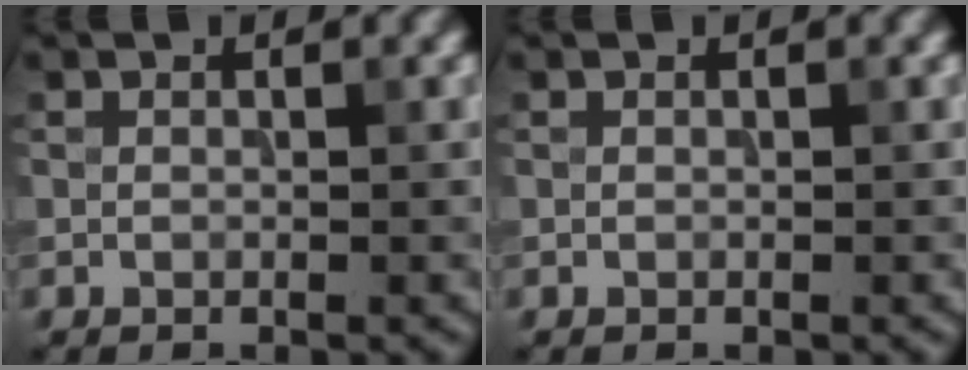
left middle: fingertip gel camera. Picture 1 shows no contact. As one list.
[{"total": 0.0}]